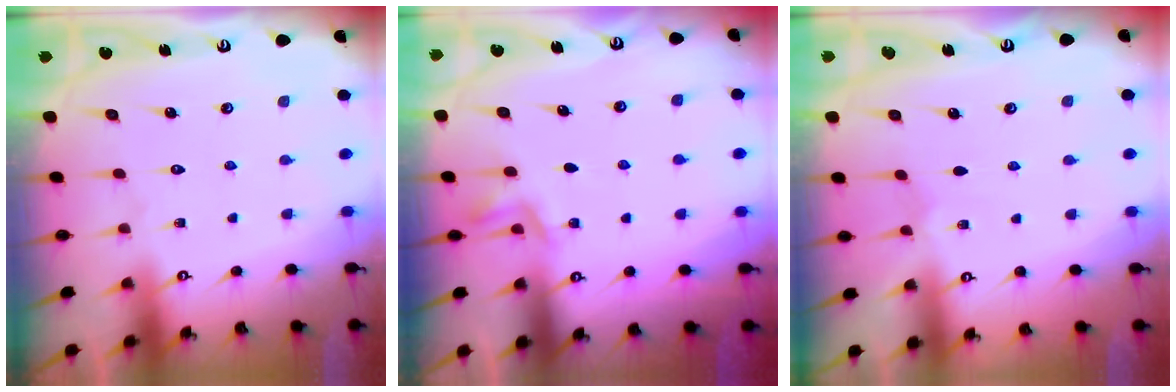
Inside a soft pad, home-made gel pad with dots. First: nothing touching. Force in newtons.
{"total": 2.9, "press": 2.3, "slide": 1.7}
{"total": 0.6, "press": 0.6, "slide": 0.2}